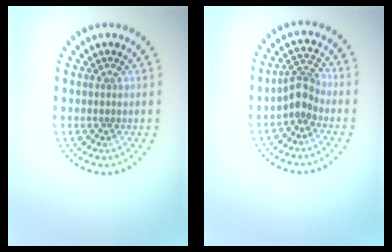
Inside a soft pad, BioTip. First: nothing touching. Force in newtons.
{"total": 2.5, "press": 1.9, "slide": 1.7}